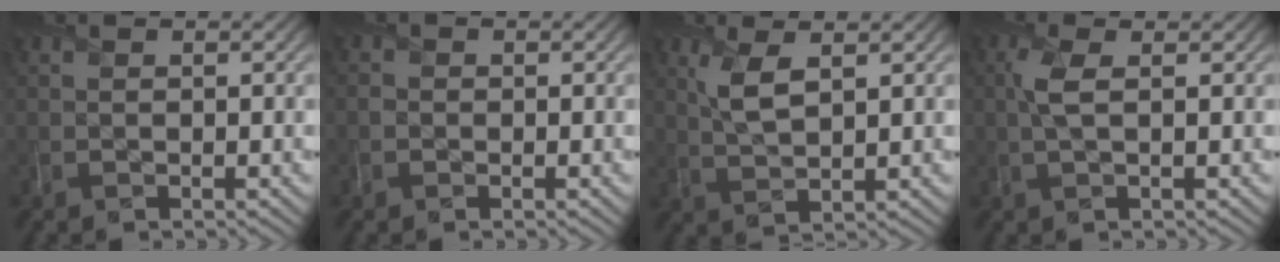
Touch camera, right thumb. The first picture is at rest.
{"total": 0.8, "force": [-0.3, 0.7, 0.1], "torque": [-0.002, 0.001, -0.010]}
{"total": 4.2, "force": [1.8, 1.7, 3.4], "torque": [-0.085, -0.001, 0.039]}
{"total": 2.8, "force": [0.5, 0.9, 2.6], "torque": [-0.066, 0.006, 0.006]}